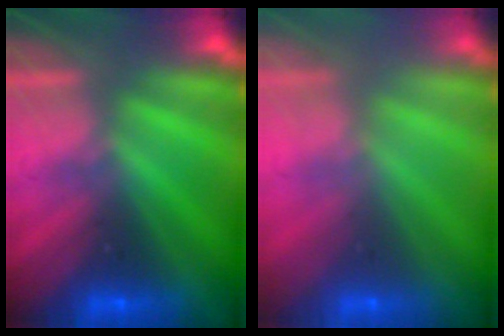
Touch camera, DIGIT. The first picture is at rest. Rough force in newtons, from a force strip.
{"total": 2.8}